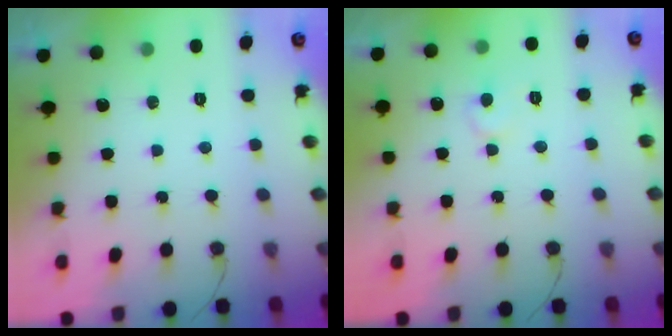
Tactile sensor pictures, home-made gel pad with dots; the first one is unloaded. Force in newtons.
{"total": 5.2, "press": 5.2, "slide": 0.1}